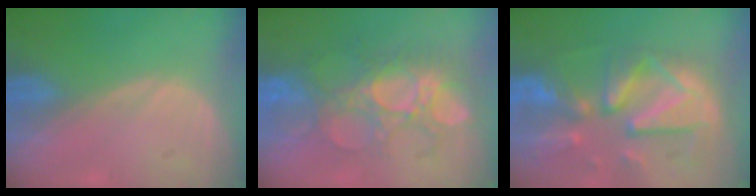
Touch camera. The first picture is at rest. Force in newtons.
{"total": 9.0, "press": 8.9, "slide": 1.1}
{"total": 12.6, "press": 11.0, "slide": 6.2}